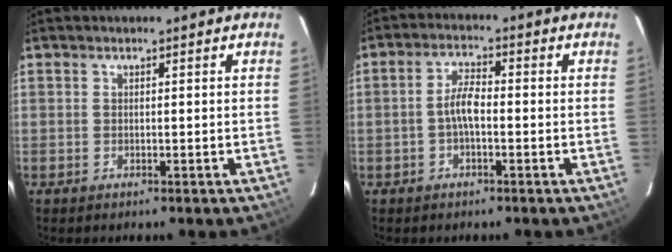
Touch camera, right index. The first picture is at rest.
{"total": 4.1, "force": [-1.1, 1.4, 3.7], "torque": [-0.075, 0.011, -0.021]}